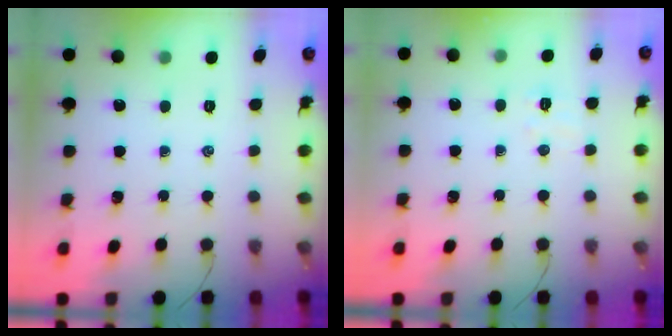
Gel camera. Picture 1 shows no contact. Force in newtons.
{"total": 4.5, "press": 4.3, "slide": 1.2}